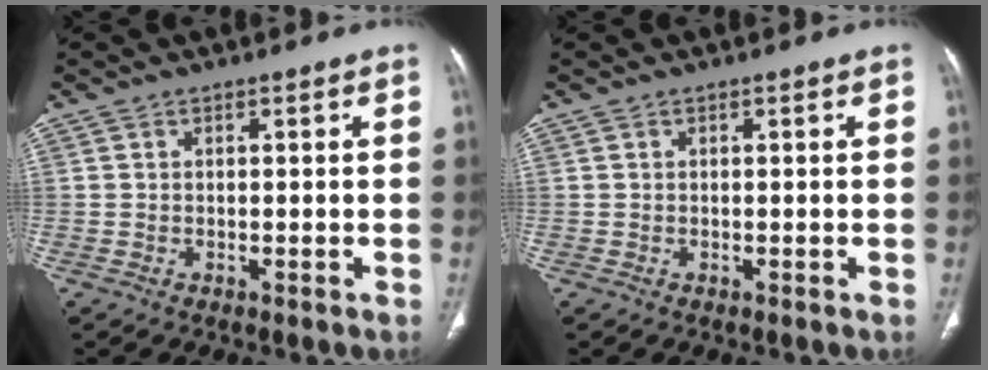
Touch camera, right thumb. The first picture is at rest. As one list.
[{"total": 0.0}]